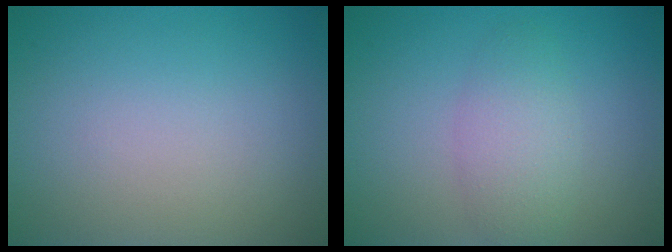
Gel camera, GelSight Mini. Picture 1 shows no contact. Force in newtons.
{"total": 3.1, "press": 3.1, "slide": 0.1}